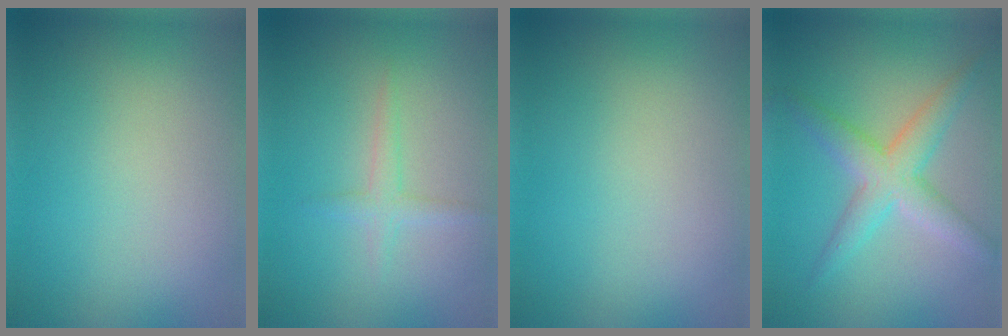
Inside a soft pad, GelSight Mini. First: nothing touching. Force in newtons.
{"total": 1.5, "press": 1.5, "slide": 0.1}
{"total": 0.0}
{"total": 4.1, "press": 4.1, "slide": 0.1}